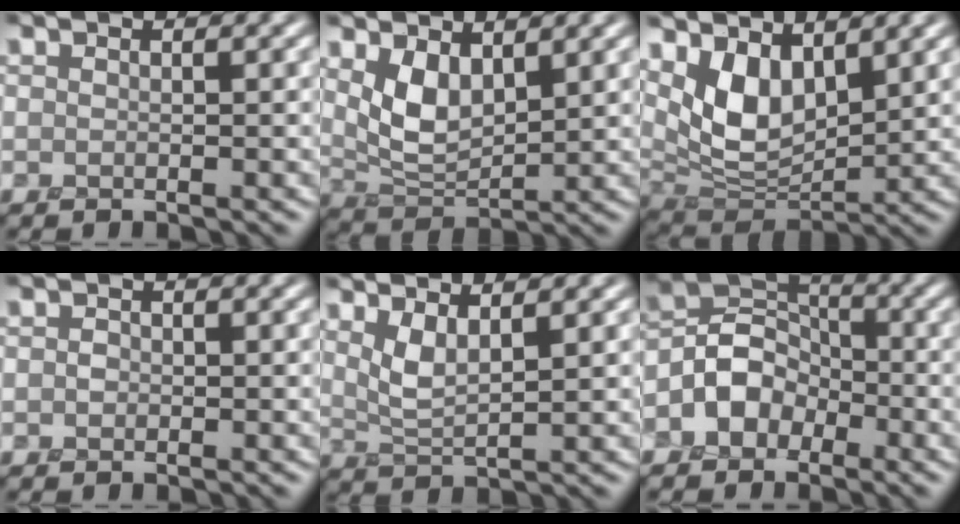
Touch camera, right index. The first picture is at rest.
{"total": 3.5, "force": [1.9, 1.6, 2.5], "torque": [-0.058, -0.008, 0.046]}
{"total": 5.7, "force": [2.9, 2.8, 4.1], "torque": [-0.087, -0.015, 0.058]}
{"total": 0.6, "force": [-0.2, 0.5, 0.2], "torque": [-0.003, -0.001, -0.007]}
{"total": 2.4, "force": [1.8, 0.1, 1.6], "torque": [-0.043, -0.007, 0.044]}
{"total": 4.2, "force": [-2.1, 3.2, 1.7], "torque": [-0.026, 0.006, -0.045]}